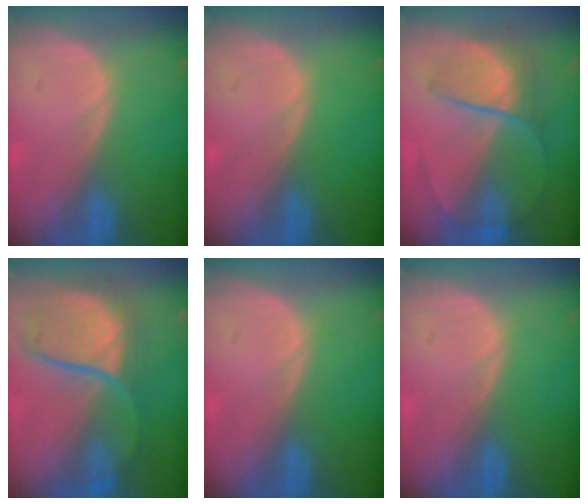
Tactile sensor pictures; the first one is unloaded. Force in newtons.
{"total": 0.0}
{"total": 6.9, "press": 6.6, "slide": 1.7}
{"total": 9.1, "press": 8.7, "slide": 2.9}
{"total": 0.0}
{"total": 0.0}